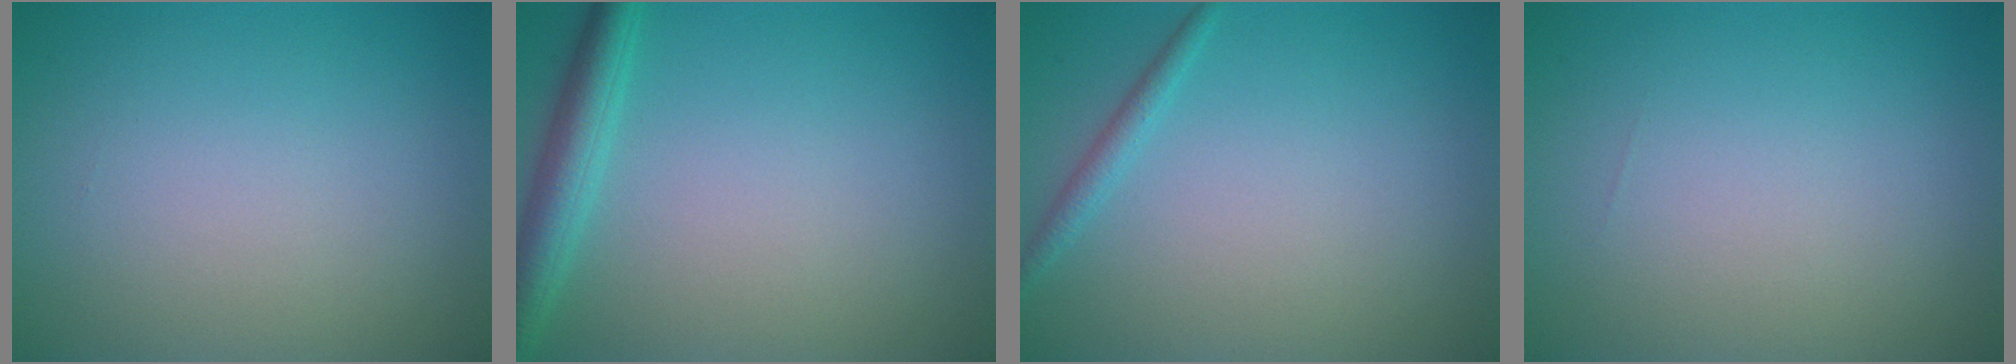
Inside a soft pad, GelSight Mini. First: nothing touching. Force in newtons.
{"total": 3.3, "press": 3.3, "slide": 0.1}
{"total": 1.2, "press": 1.2, "slide": 0.0}
{"total": 0.0}